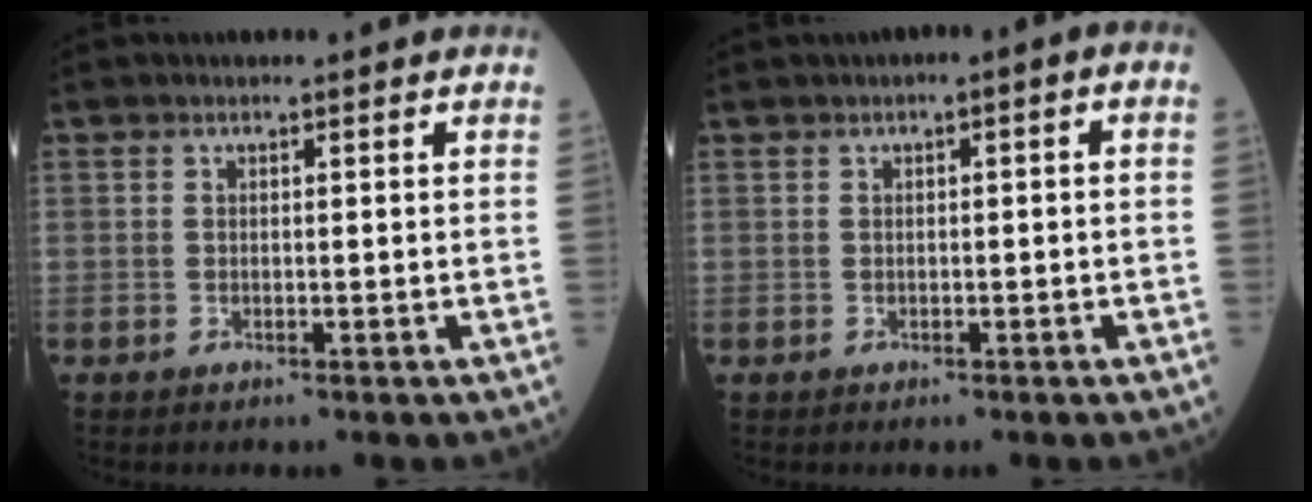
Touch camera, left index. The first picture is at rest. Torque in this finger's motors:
{"motor_torque": [0.97, -1.17, 0.28, 0.10]}